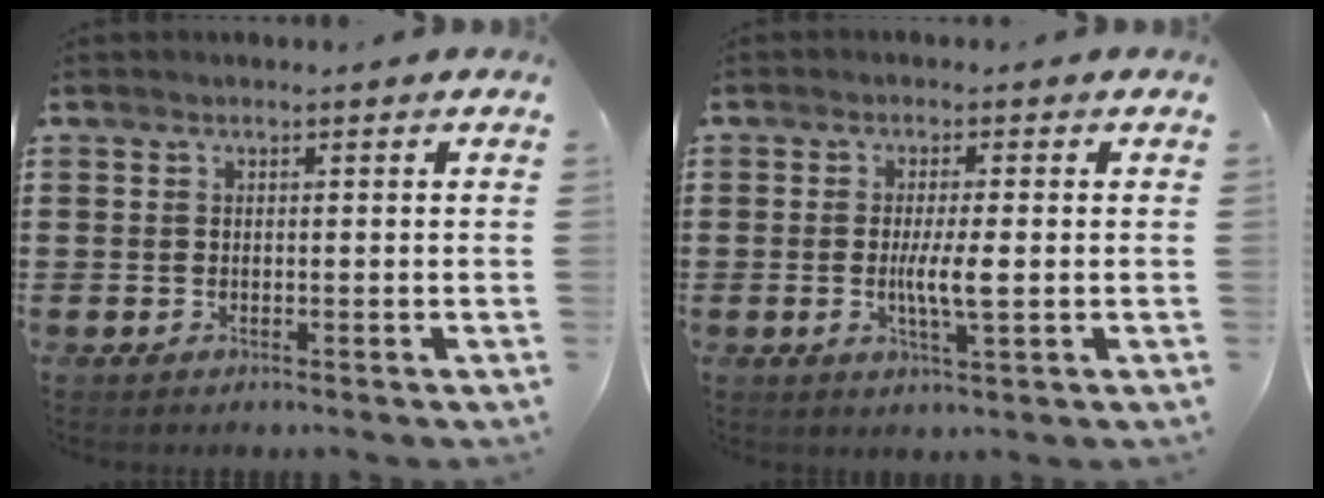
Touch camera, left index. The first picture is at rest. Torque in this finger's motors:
{"motor_torque": [0.67, 0.11, 0.34, 0.12]}